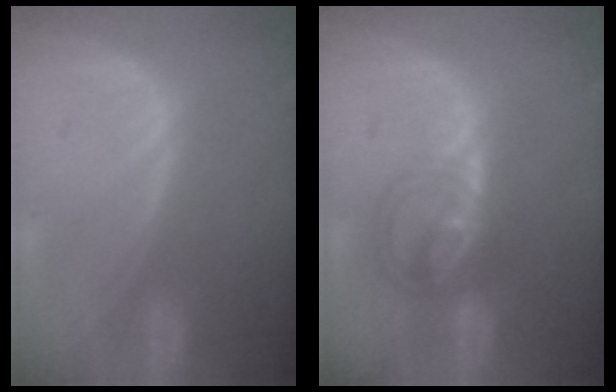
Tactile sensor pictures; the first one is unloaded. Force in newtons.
{"total": 5.9, "press": 5.9, "slide": 0.9}